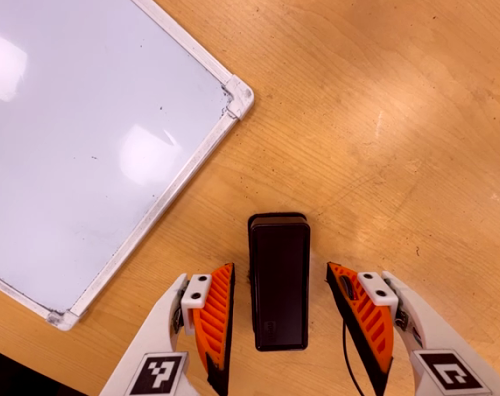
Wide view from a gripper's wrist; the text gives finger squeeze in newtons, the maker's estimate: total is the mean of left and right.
{"total": 0.0}